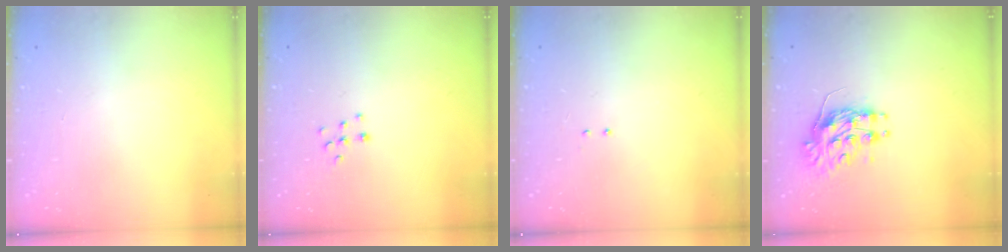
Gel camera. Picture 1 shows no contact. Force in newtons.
{"total": 5.8, "press": 5.8, "slide": 0.3}
{"total": 2.1, "press": 2.0, "slide": 0.6}
{"total": 9.2, "press": 9.2, "slide": 0.5}